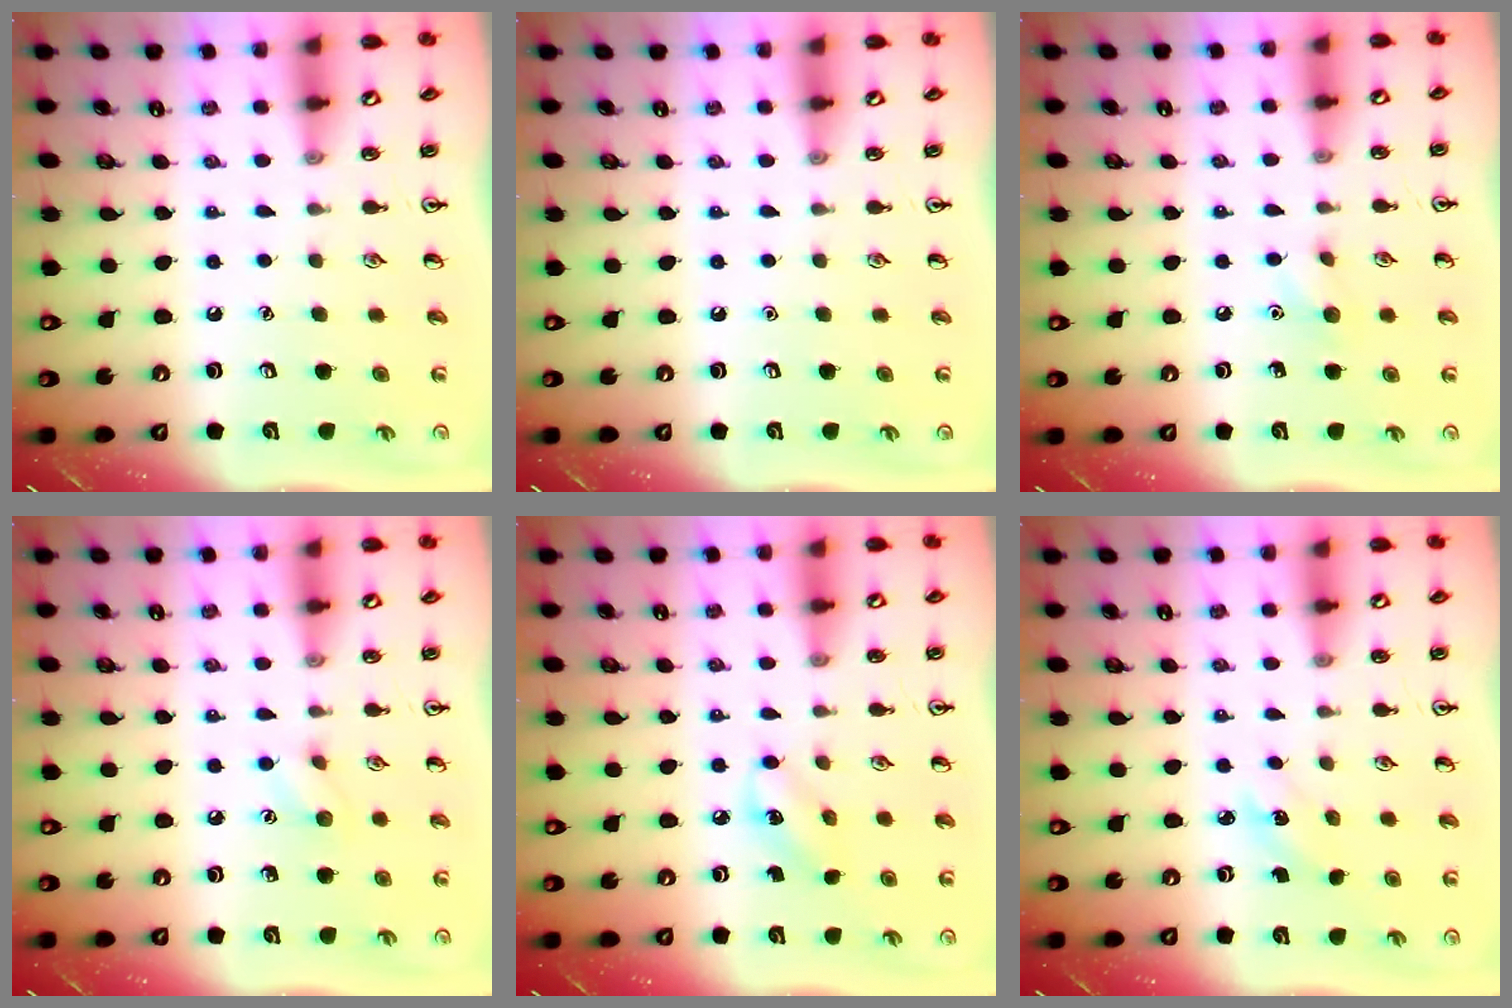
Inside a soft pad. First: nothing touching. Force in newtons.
{"total": 0.0}
{"total": 5.9, "press": 5.7, "slide": 1.2}
{"total": 5.3, "press": 5.2, "slide": 1.1}
{"total": 3.5, "press": 3.4, "slide": 1.1}
{"total": 2.1, "press": 2.0, "slide": 0.8}